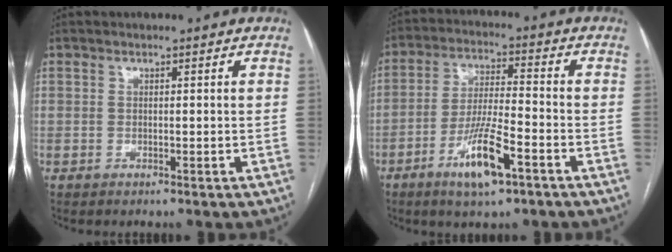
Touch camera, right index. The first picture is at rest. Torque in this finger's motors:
{"motor_torque": [1.32, -0.05, 0.38, 0.13]}